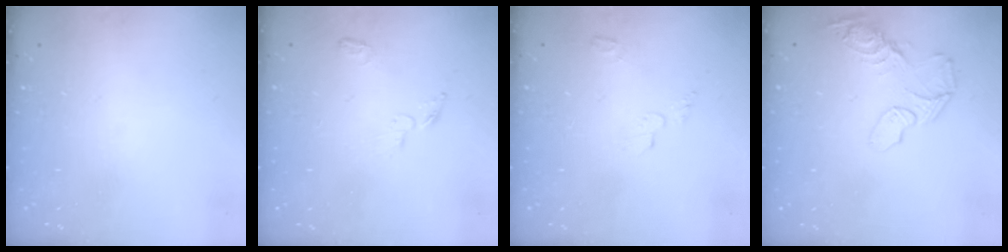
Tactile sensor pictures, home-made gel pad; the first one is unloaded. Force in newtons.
{"total": 4.6, "press": 4.5, "slide": 0.5}
{"total": 4.1, "press": 4.1, "slide": 0.3}
{"total": 11.9, "press": 11.5, "slide": 2.8}